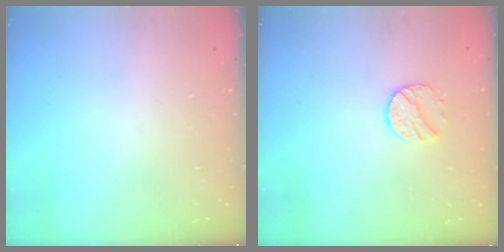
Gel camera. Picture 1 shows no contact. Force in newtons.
{"total": 8.7, "press": 8.7, "slide": 0.3}